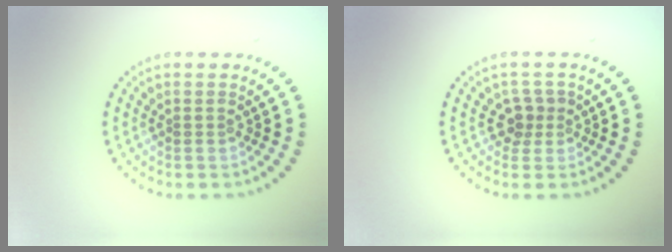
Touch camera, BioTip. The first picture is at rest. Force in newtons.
{"total": 1.9, "press": 1.5, "slide": 1.1}